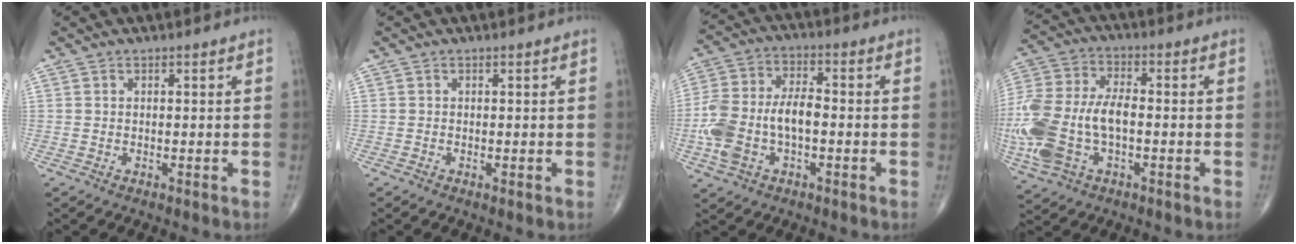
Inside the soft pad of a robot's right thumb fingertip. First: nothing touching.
{"total": 0.0}
{"total": 12.6, "force": [-2.5, 7.0, 10.1], "torque": [-0.219, 0.030, -0.049]}
{"total": 20.1, "force": [-3.7, 11.5, 16.0], "torque": [-0.388, 0.012, -0.063]}